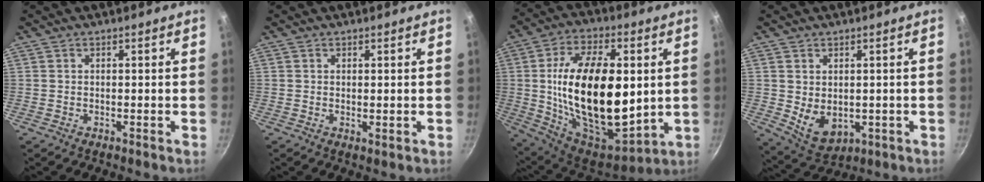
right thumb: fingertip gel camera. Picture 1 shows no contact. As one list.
[{"total": 1.0, "force": [0.2, 0.4, 0.9], "torque": [-0.014, -0.006, 0.002]}, {"total": 28.2, "force": [1.7, 15.1, 23.8], "torque": [-0.404, -0.016, 0.042]}, {"total": 7.1, "force": [0.1, 5.1, 4.9], "torque": [-0.070, -0.018, 0.022]}]